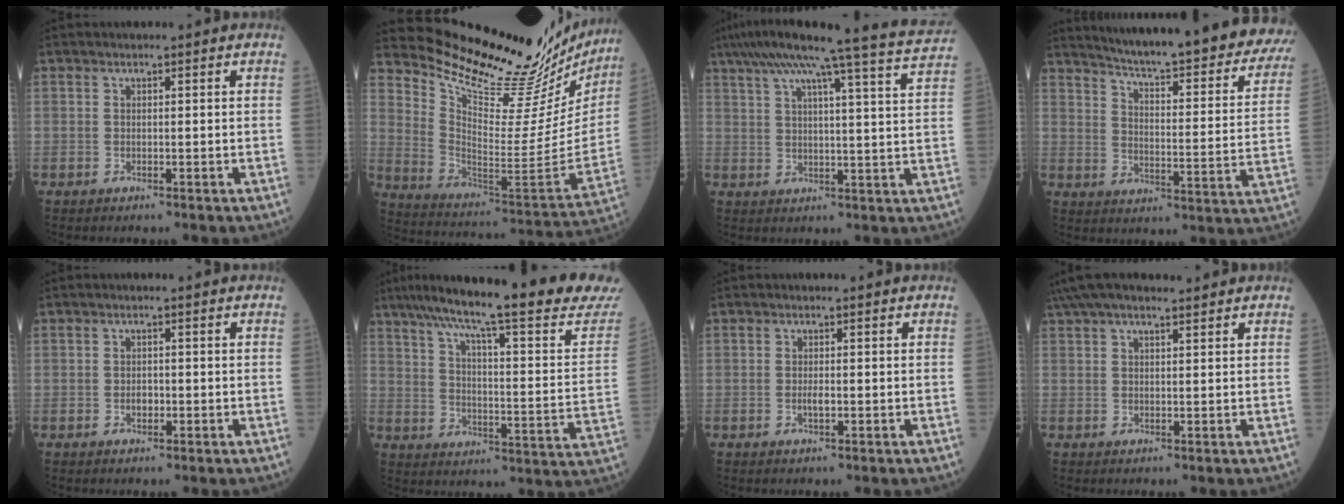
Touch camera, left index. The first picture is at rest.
{"total": 29.0, "force": [26.7, 4.3, 10.5], "torque": [-0.175, -0.112, 0.363]}
{"total": 17.9, "force": [15.3, -2.2, 8.9], "torque": [-0.151, -0.026, 0.195]}
{"total": 30.6, "force": [26.9, 3.8, 14.1], "torque": [-0.209, -0.089, 0.325]}
{"total": 1.3, "force": [-0.6, 0.9, 0.8], "torque": [-0.011, 0.002, -0.008]}
{"total": 28.0, "force": [24.2, 0.8, 14.1], "torque": [-0.224, -0.066, 0.315]}
{"total": 1.1, "force": [-0.4, 0.4, 1.0], "torque": [-0.020, -0.002, -0.006]}
{"total": 7.9, "force": [6.6, 1.5, 4.0], "torque": [-0.071, 0.044, 0.107]}